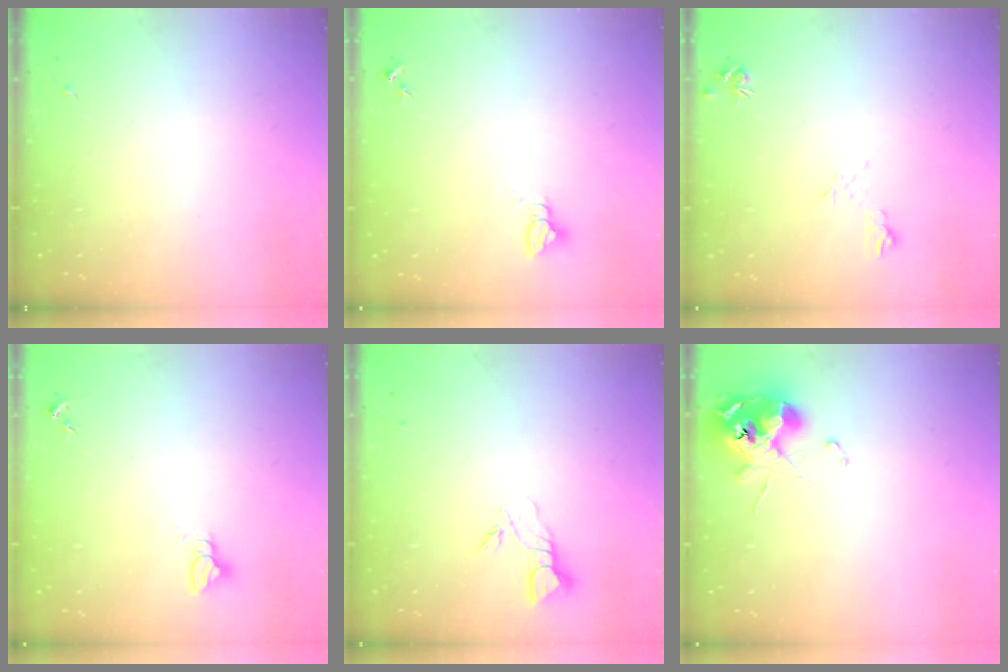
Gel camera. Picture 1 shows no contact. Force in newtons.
{"total": 2.7, "press": 2.7, "slide": 0.1}
{"total": 5.3, "press": 5.2, "slide": 0.9}
{"total": 3.0, "press": 3.0, "slide": 0.1}
{"total": 3.9, "press": 3.9, "slide": 0.3}
{"total": 11.8, "press": 11.7, "slide": 1.1}